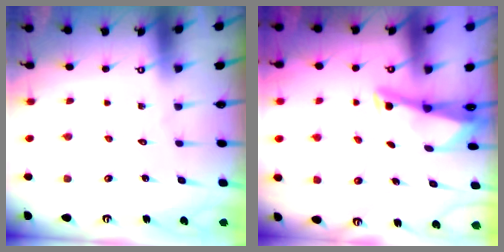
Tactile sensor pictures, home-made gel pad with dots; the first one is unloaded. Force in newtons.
{"total": 2.5, "press": 2.5, "slide": 0.1}